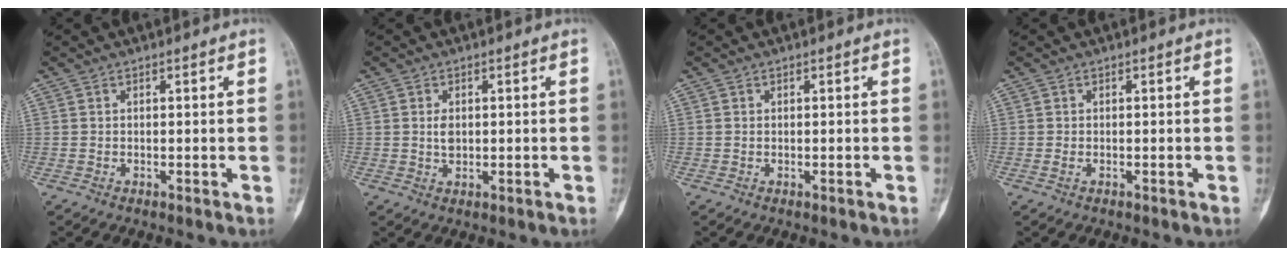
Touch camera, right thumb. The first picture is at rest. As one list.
[{"total": 2.2, "force": [0.2, 1.5, 1.7], "torque": [-0.027, -0.001, 0.005]}, {"total": 0.0}, {"total": 0.7, "force": [-0.3, 0.3, 0.5], "torque": [-0.016, 0.002, -0.004]}]